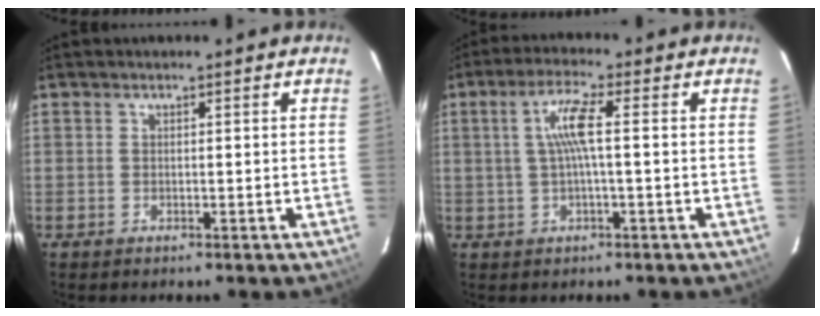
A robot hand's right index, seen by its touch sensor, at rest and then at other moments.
{"total": 5.7, "force": [0.3, 0.2, 5.7], "torque": [-0.111, 0.004, 0.008]}